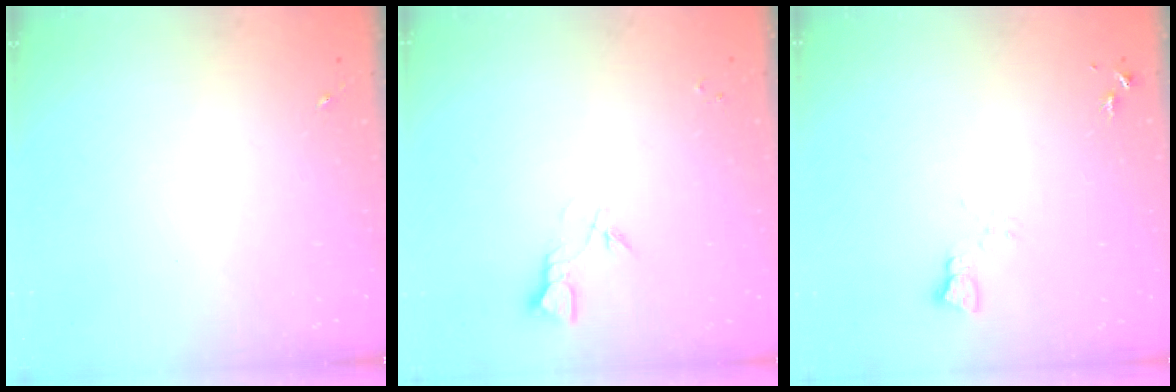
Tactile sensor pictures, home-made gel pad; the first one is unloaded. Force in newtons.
{"total": 3.3, "press": 3.3, "slide": 0.4}
{"total": 3.7, "press": 3.7, "slide": 0.4}